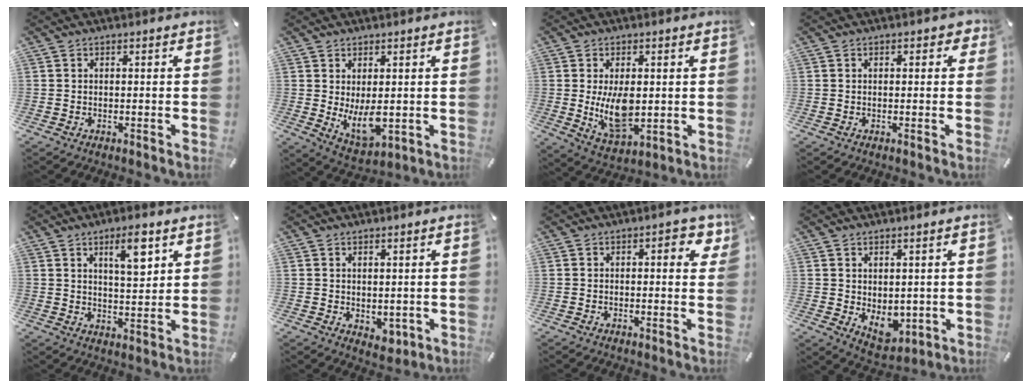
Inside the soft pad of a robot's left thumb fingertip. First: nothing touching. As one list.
[{"total": 8.8, "force": [0.2, 4.5, 7.6], "torque": [-0.128, -0.025, 0.005]}, {"total": 10.2, "force": [0.4, 5.4, 8.6], "torque": [-0.160, -0.022, 0.002]}, {"total": 1.6, "force": [0.3, 1.0, 1.3], "torque": [-0.009, 0.000, 0.000]}, {"total": 8.7, "force": [4.8, 2.9, 6.6], "torque": [-0.092, -0.021, 0.073]}, {"total": 2.6, "force": [0.3, 2.0, 1.7], "torque": [-0.022, -0.001, 0.007]}, {"total": 4.2, "force": [1.2, 1.9, 3.5], "torque": [-0.041, -0.001, 0.011]}, {"total": 5.4, "force": [0.1, 4.4, 3.1], "torque": [-0.028, -0.004, 0.005]}]